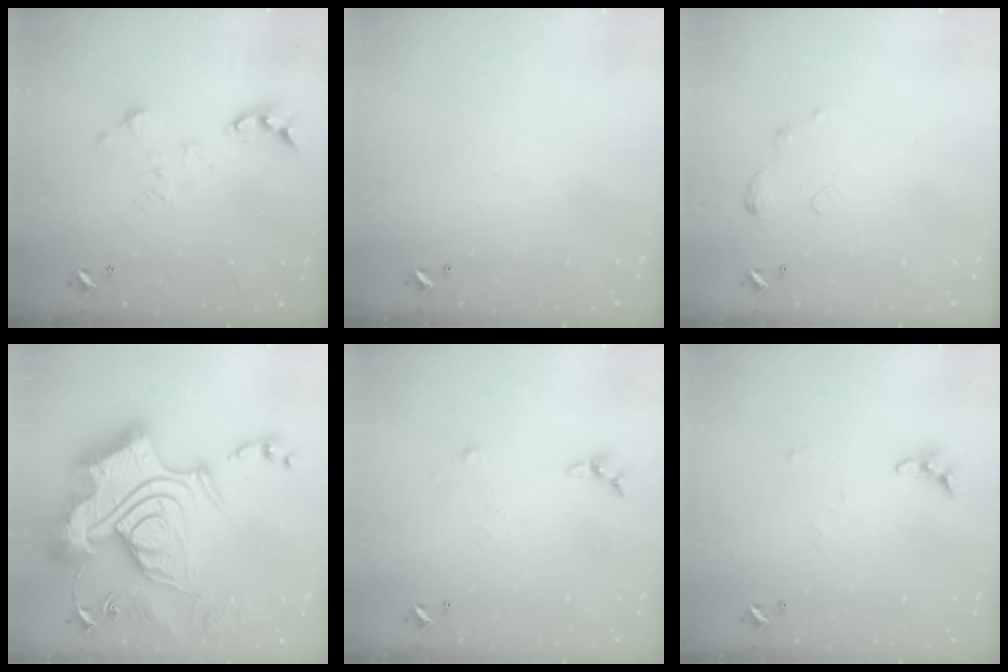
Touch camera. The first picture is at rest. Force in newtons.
{"total": 0.0}
{"total": 4.7, "press": 4.6, "slide": 0.7}
{"total": 1.1, "press": 1.1, "slide": 0.0}
{"total": 4.2, "press": 4.2, "slide": 0.5}
{"total": 7.0, "press": 7.0, "slide": 0.4}